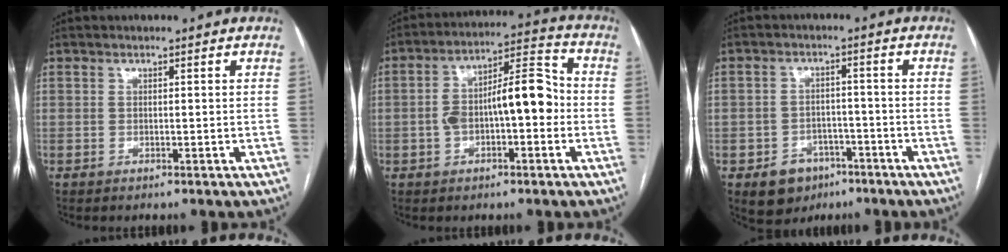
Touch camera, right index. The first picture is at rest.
{"total": 11.6, "force": [-1.1, 3.9, 10.8], "torque": [-0.190, 0.044, -0.016]}
{"total": 6.3, "force": [-3.5, 4.8, 2.0], "torque": [-0.029, 0.008, -0.044]}